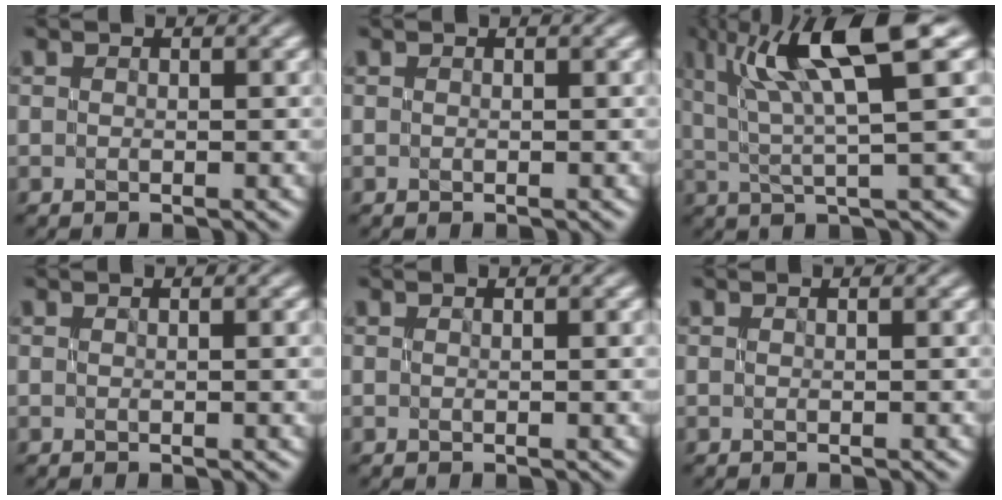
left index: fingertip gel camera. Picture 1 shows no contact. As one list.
[{"total": 0.0}, {"total": 8.9, "force": [3.5, 1.6, 8.1], "torque": [-0.123, 0.016, 0.064]}, {"total": 1.0, "force": [0.0, 0.2, 1.0], "torque": [-0.013, -0.002, 0.000]}, {"total": 0.6, "force": [0.0, 0.0, 0.6], "torque": [-0.009, -0.001, 0.000]}, {"total": 0.0}]